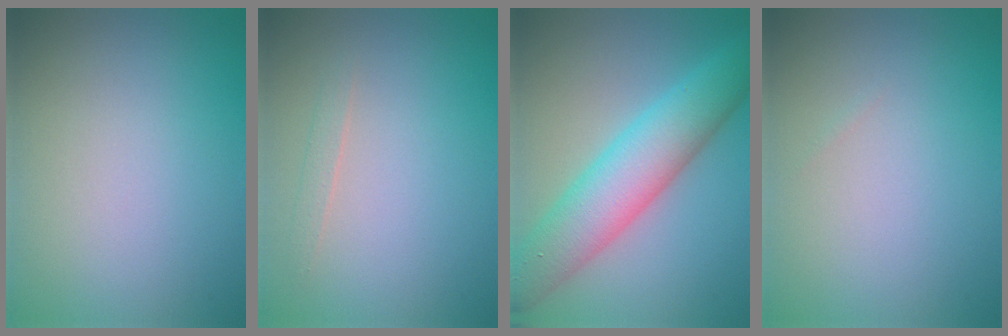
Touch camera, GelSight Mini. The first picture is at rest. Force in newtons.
{"total": 0.8, "press": 0.8, "slide": 0.1}
{"total": 7.5, "press": 7.5, "slide": 0.1}
{"total": 0.0}